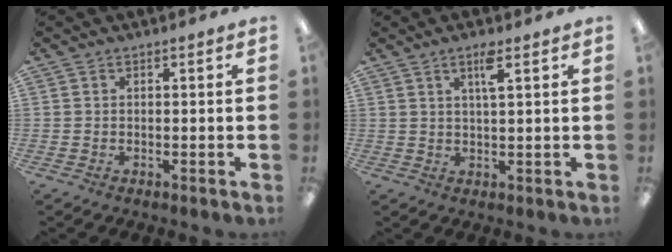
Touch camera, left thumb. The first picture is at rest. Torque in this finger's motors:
{"motor_torque": [-0.10, 0.02, -0.37, 0.25, 0.07]}